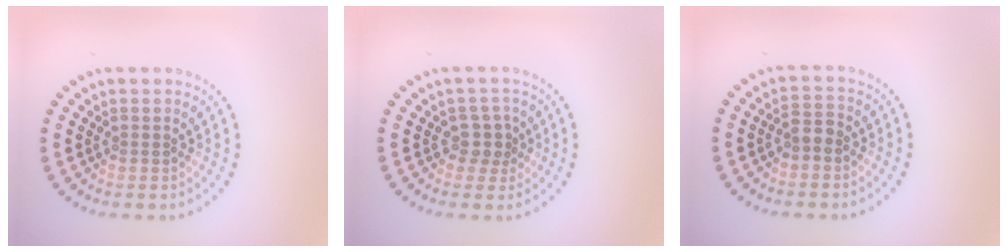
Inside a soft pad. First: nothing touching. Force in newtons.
{"total": 1.9, "press": 1.5, "slide": 1.1}
{"total": 1.4, "press": 1.3, "slide": 0.5}